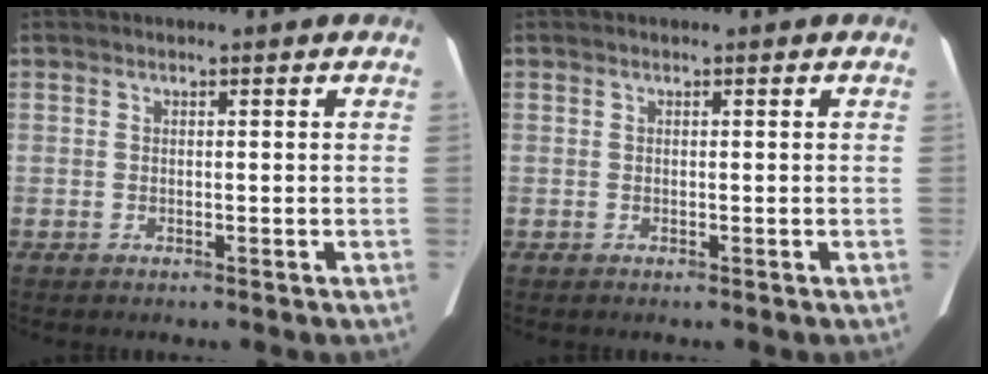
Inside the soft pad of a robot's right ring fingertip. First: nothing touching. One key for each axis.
{"total": 0.0}